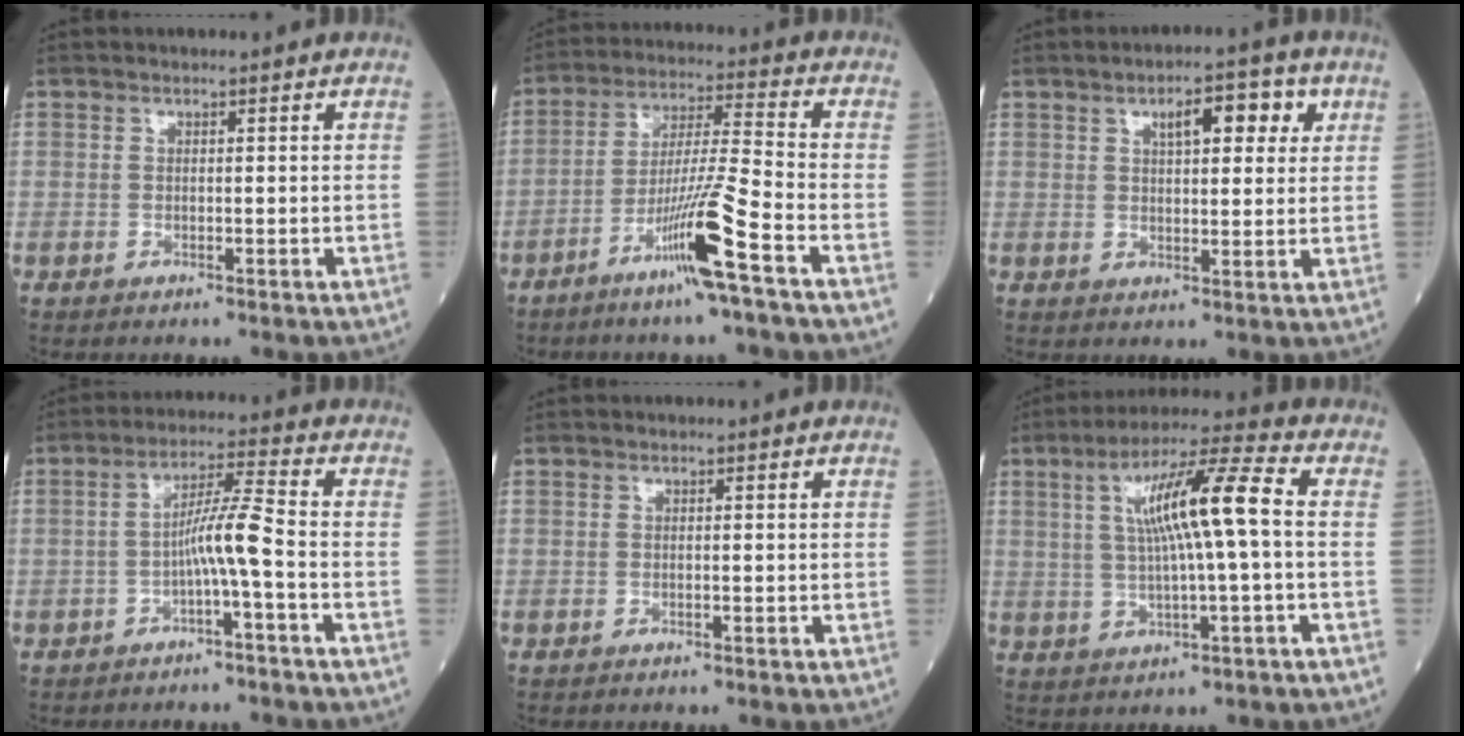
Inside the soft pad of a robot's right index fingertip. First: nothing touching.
{"total": 10.8, "force": [-5.8, -1.5, 9.0], "torque": [-0.166, -0.012, -0.111]}
{"total": 7.0, "force": [3.1, 2.5, 5.8], "torque": [-0.081, 0.013, 0.041]}
{"total": 5.7, "force": [-1.9, -0.7, 5.3], "torque": [-0.095, 0.015, -0.035]}
{"total": 0.0}
{"total": 11.5, "force": [1.4, 0.4, 11.4], "torque": [-0.201, 0.019, 0.022]}